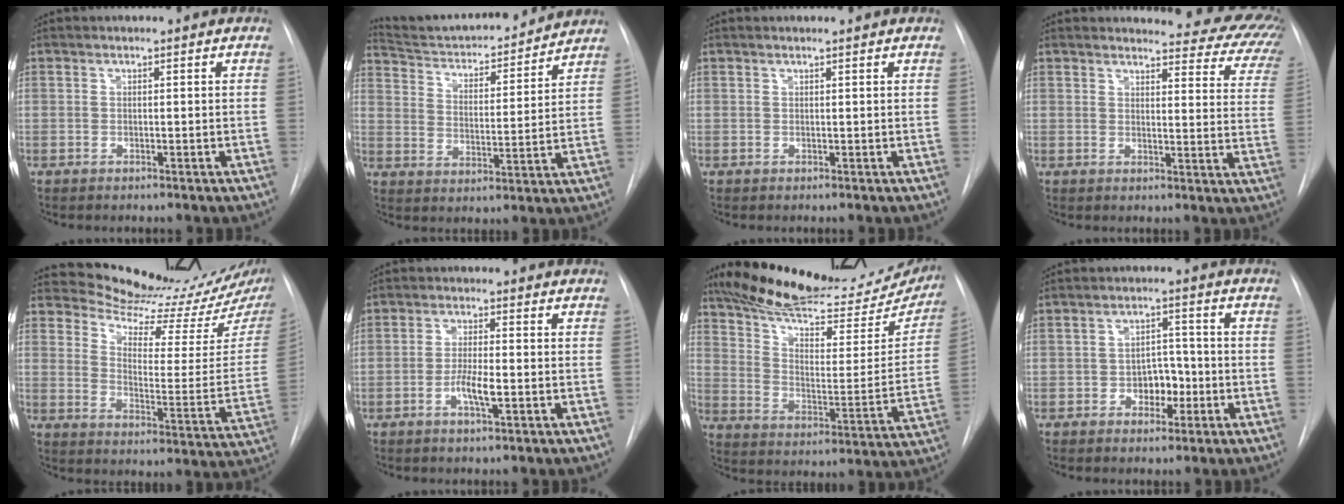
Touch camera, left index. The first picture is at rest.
{"total": 16.9, "force": [15.9, 2.7, 5.0], "torque": [-0.070, -0.012, 0.238]}
{"total": 0.8, "force": [0.7, 0.1, 0.4], "torque": [-0.010, 0.005, 0.006]}
{"total": 16.5, "force": [15.3, 4.0, 4.8], "torque": [-0.022, -0.083, 0.133]}
{"total": 15.3, "force": [14.7, -0.3, 4.1], "torque": [-0.064, -0.110, 0.195]}
{"total": 4.1, "force": [-2.0, 0.5, 3.5], "torque": [-0.068, -0.007, -0.038]}
{"total": 28.8, "force": [24.8, 7.4, 12.7], "torque": [-0.202, -0.042, 0.327]}
{"total": 2.9, "force": [-1.8, 1.7, 1.5], "torque": [-0.015, 0.002, -0.028]}